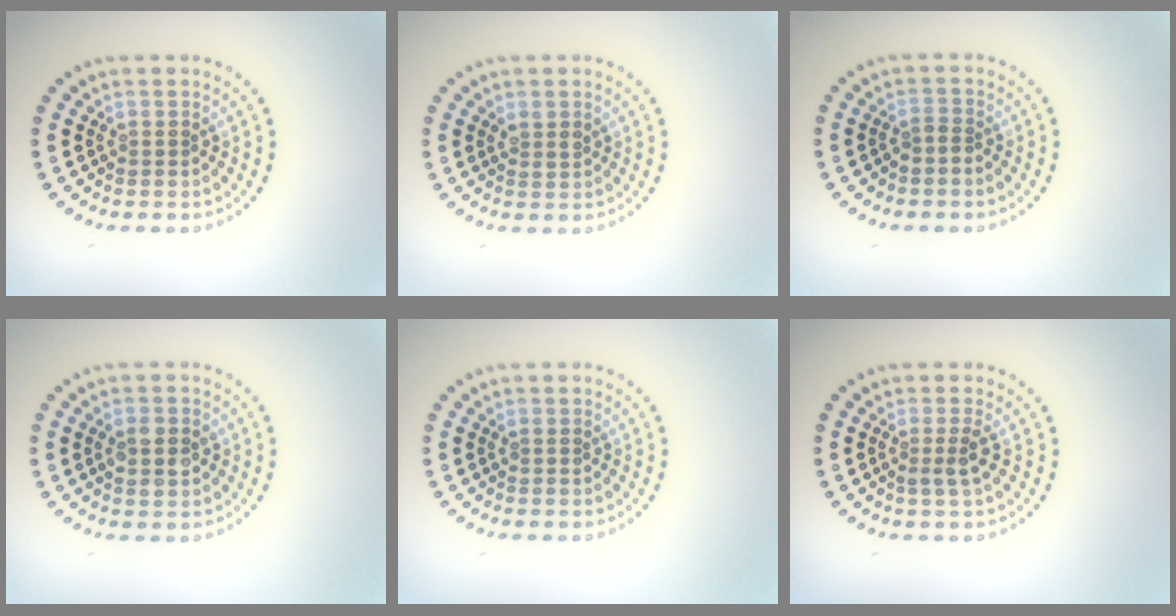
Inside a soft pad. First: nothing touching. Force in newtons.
{"total": 1.0, "press": 0.9, "slide": 0.5}
{"total": 0.9, "press": 0.6, "slide": 0.7}
{"total": 2.9, "press": 2.9, "slide": 0.2}
{"total": 0.5, "press": 0.5, "slide": 0.0}
{"total": 1.6, "press": 1.2, "slide": 1.1}